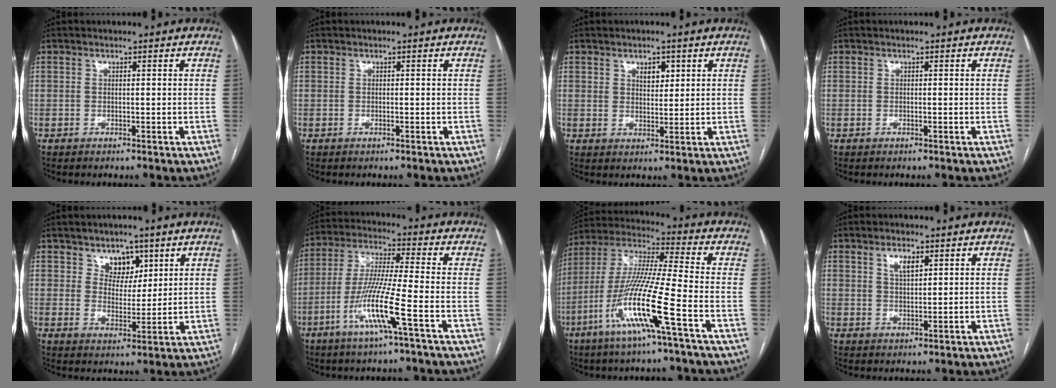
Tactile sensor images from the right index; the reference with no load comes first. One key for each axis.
{"total": 0.0}
{"total": 3.2, "fx": 1.5, "fy": 2.0, "fz": 2.0, "tx": -0.030, "ty": 0.003, "tz": 0.025}
{"total": 0.0}
{"total": 5.4, "fx": 3.2, "fy": 3.8, "fz": 2.1, "tx": -0.025, "ty": 0.001, "tz": 0.057}
{"total": 11.5, "fx": -4.8, "fy": -0.6, "fz": 10.4, "tx": -0.213, "ty": -0.009, "tz": -0.097}
{"total": 16.0, "fx": -6.8, "fy": -0.5, "fz": 14.5, "tx": -0.303, "ty": -0.015, "tz": -0.134}
{"total": 3.3, "fx": 1.7, "fy": 1.5, "fz": 2.5, "tx": -0.045, "ty": 0.001, "tz": 0.033}